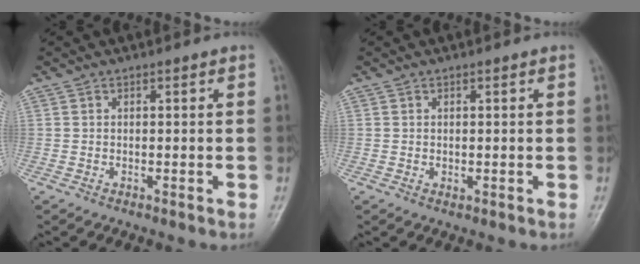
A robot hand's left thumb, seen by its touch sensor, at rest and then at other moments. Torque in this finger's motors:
{"motor_torque": [-0.07, -0.03, 0.08, 0.07, 0.00]}